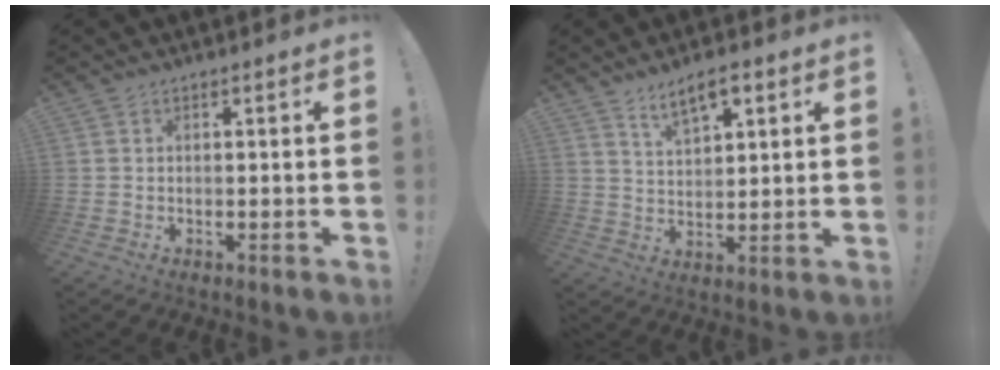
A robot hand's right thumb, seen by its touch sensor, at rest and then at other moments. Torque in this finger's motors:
{"motor_torque": [0.01, 0.01, 0.01, 0.09, 0.12]}